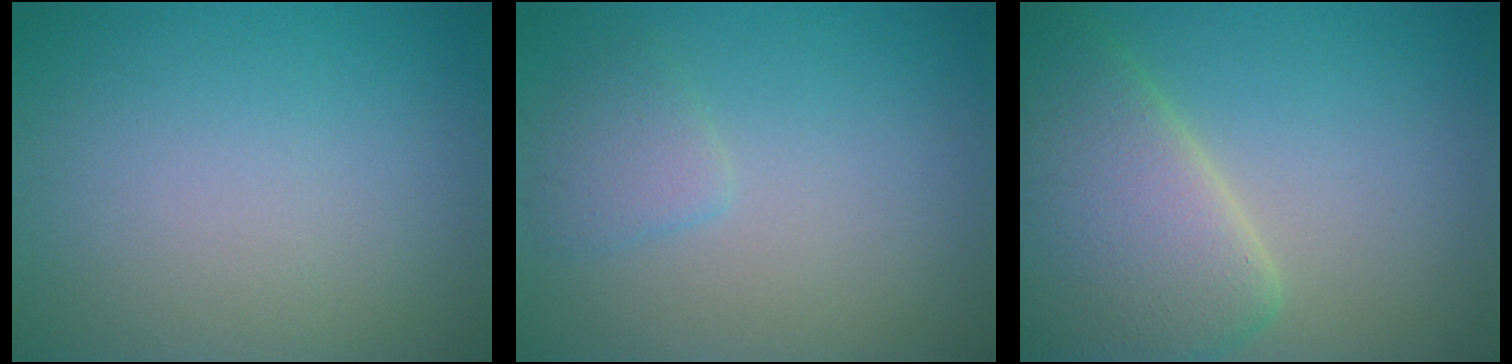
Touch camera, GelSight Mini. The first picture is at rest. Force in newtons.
{"total": 1.7, "press": 1.7, "slide": 0.2}
{"total": 8.6, "press": 8.6, "slide": 0.7}